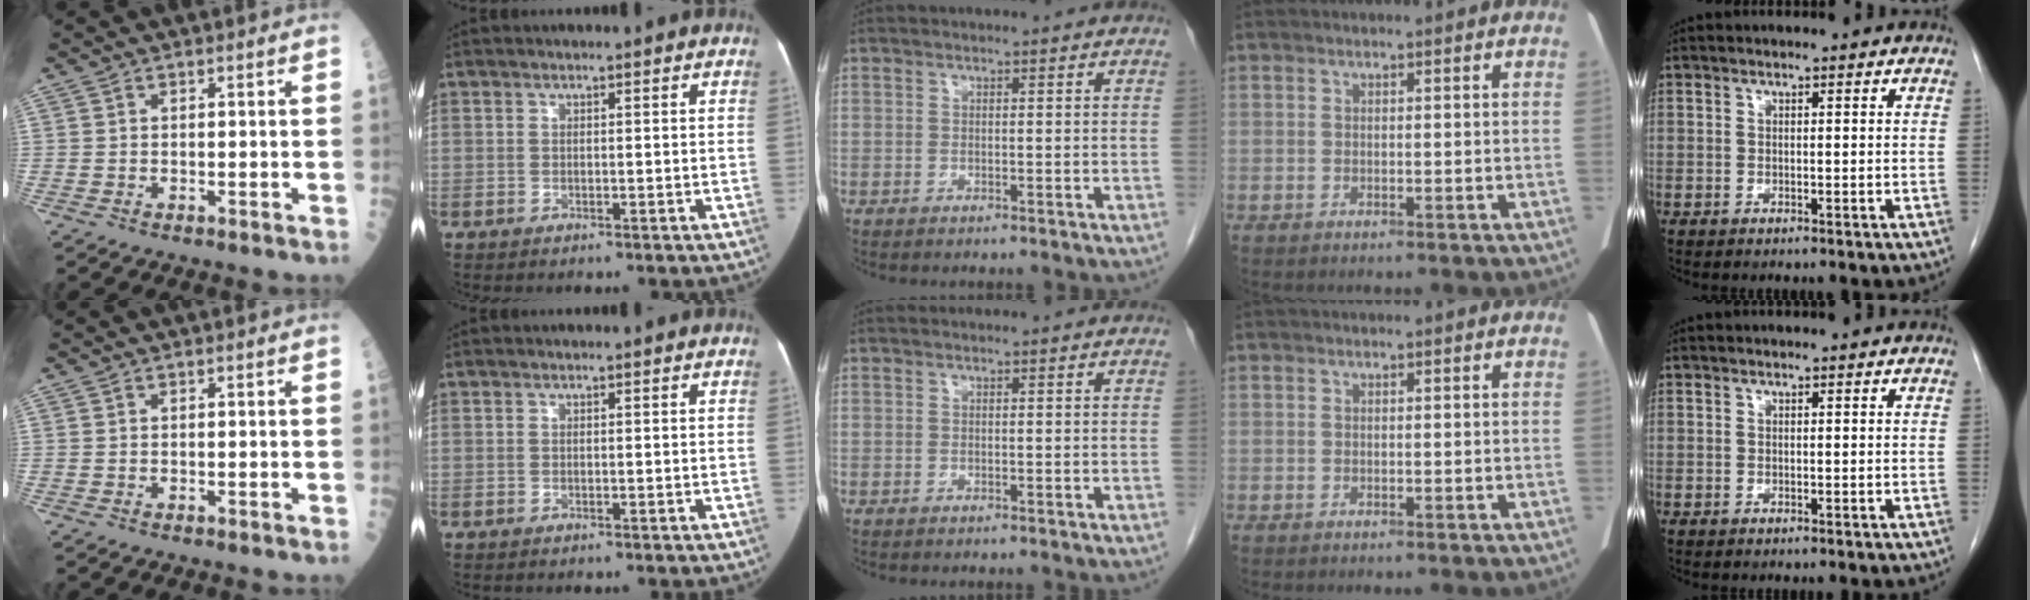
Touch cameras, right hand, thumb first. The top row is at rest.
{}